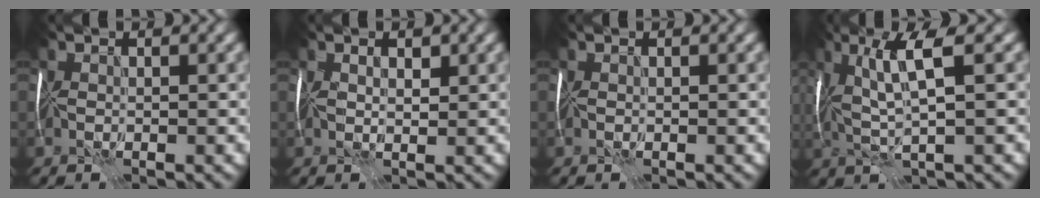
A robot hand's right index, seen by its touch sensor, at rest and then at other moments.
{"total": 0.7, "force": [0.0, 0.2, 0.6], "torque": [-0.011, -0.006, 0.005]}
{"total": 0.0}
{"total": 5.0, "force": [0.6, 0.3, 5.0], "torque": [-0.104, 0.000, 0.014]}